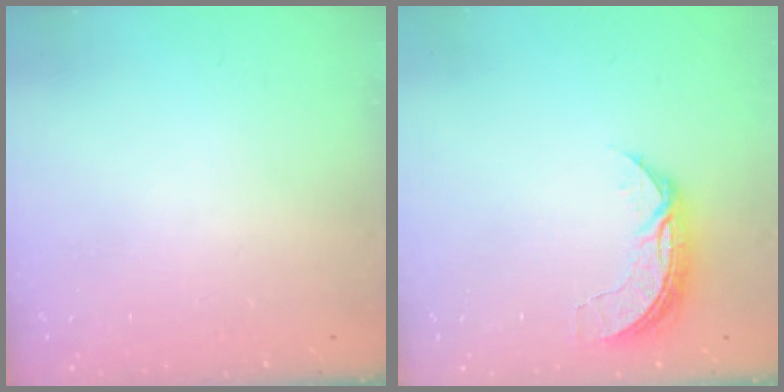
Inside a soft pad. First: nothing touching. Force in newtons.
{"total": 7.2, "press": 7.2, "slide": 0.6}